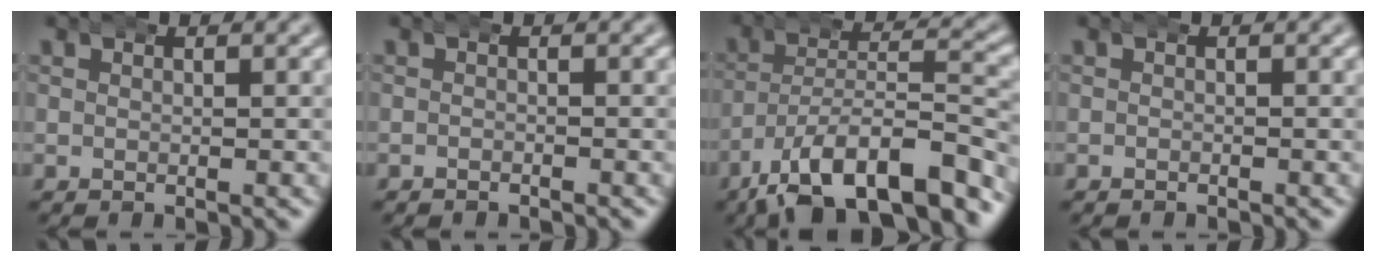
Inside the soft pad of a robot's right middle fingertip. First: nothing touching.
{"total": 0.8, "force": [-0.8, -0.1, -0.1], "torque": [0.000, -0.004, -0.014]}
{"total": 10.6, "force": [-7.7, 3.2, 6.6], "torque": [-0.089, -0.007, -0.118]}
{"total": 0.5, "force": [-0.5, -0.1, -0.1], "torque": [0.001, -0.002, -0.009]}